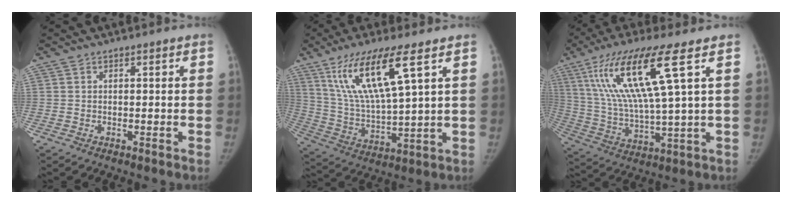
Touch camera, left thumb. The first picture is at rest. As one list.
[{"total": 16.0, "force": [8.1, 3.3, 13.4], "torque": [-0.270, -0.034, 0.163]}, {"total": 18.7, "force": [7.8, 2.6, 16.8], "torque": [-0.345, -0.023, 0.145]}]